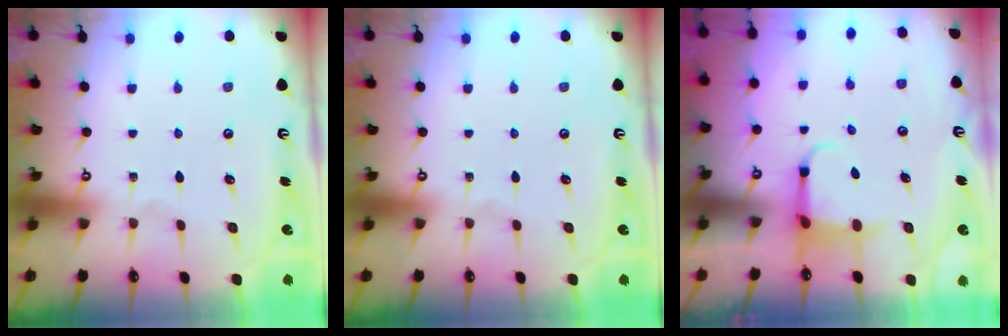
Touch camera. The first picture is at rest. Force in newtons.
{"total": 0.0}
{"total": 3.8, "press": 3.7, "slide": 1.2}